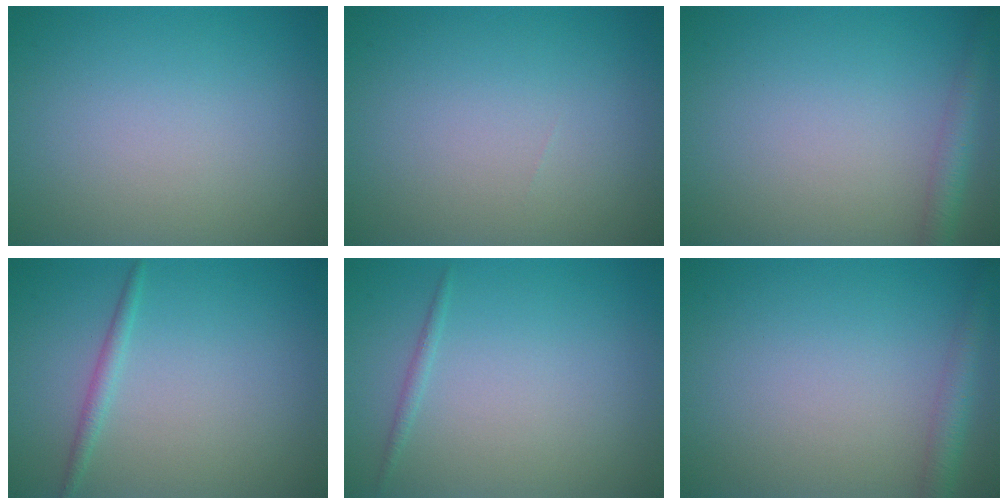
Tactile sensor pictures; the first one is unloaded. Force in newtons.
{"total": 0.0}
{"total": 2.2, "press": 2.2, "slide": 0.1}
{"total": 1.2, "press": 1.2, "slide": 0.1}
{"total": 0.7, "press": 0.7, "slide": 0.0}
{"total": 2.2, "press": 2.2, "slide": 0.1}